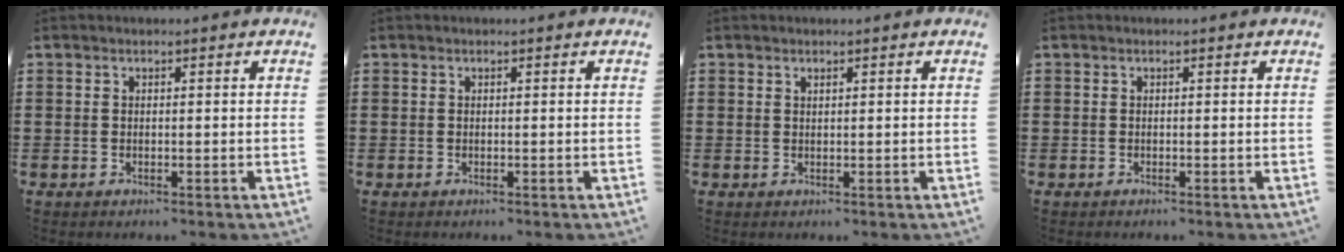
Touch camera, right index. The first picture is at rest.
{"total": 0.0}
{"total": 0.5, "force": [0.4, 0.2, 0.2], "torque": [-0.005, 0.002, 0.008]}
{"total": 0.0}